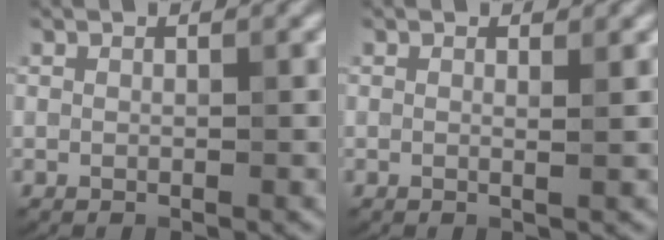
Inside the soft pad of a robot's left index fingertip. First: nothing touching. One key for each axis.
{"total": 0.7, "fx": 0.2, "fy": 0.1, "fz": 0.7, "tx": -0.008, "ty": -0.002, "tz": -0.001}